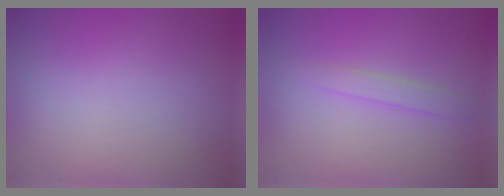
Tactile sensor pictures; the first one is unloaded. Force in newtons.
{"total": 1.4, "press": 1.4, "slide": 0.1}